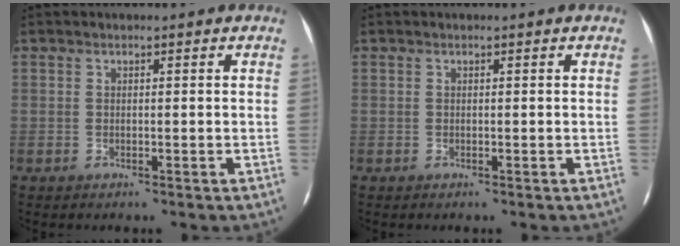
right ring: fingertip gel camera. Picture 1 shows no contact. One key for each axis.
{"total": 0.0}